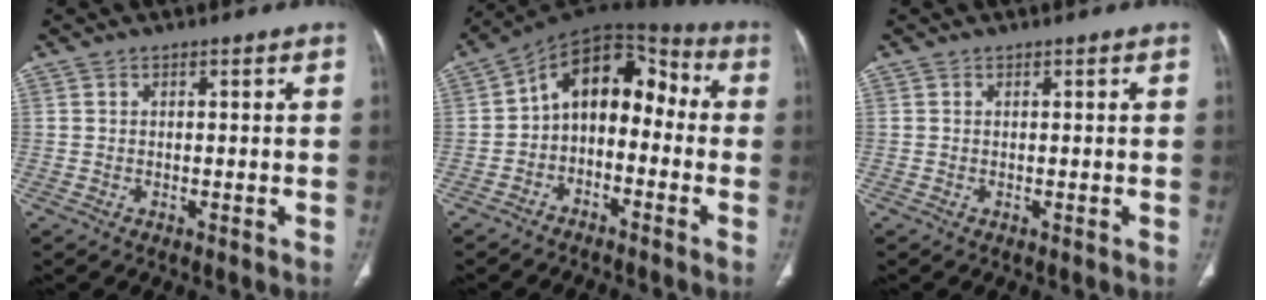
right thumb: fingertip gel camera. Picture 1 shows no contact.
{"total": 12.4, "force": [-2.2, 8.5, 8.9], "torque": [-0.097, 0.068, -0.052]}
{"total": 0.0}